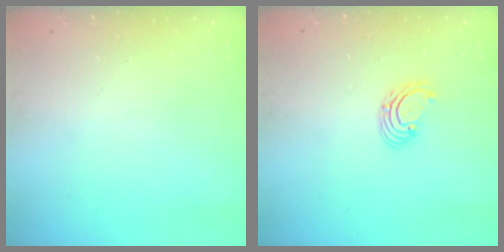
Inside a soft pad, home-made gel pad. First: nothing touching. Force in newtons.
{"total": 2.9, "press": 2.9, "slide": 0.3}